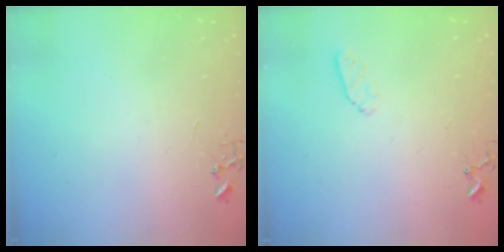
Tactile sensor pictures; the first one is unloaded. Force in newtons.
{"total": 5.0, "press": 4.9, "slide": 0.9}